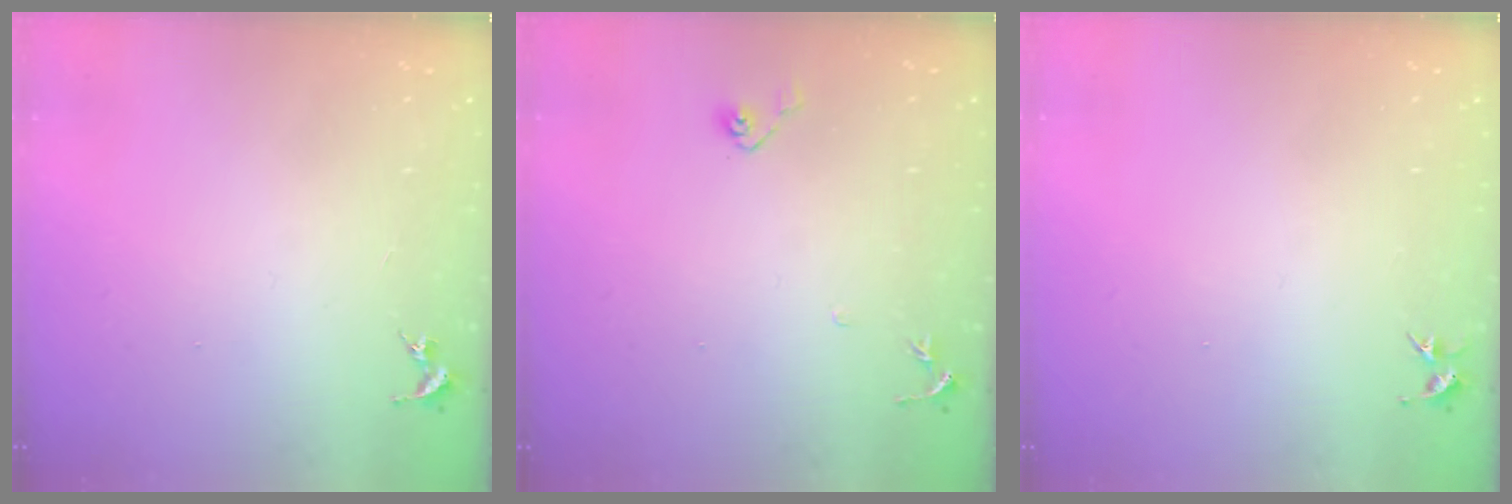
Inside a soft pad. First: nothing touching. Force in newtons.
{"total": 4.8, "press": 4.7, "slide": 1.0}
{"total": 3.4, "press": 3.4, "slide": 0.4}